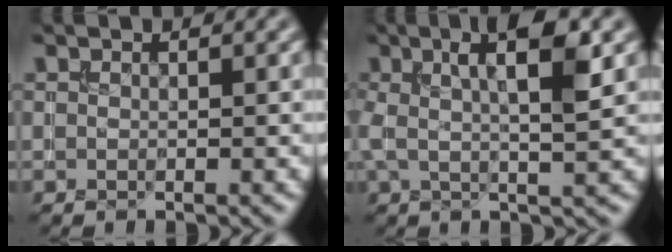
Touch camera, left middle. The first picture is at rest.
{"total": 6.2, "force": [1.9, 1.3, 5.8], "torque": [-0.092, 0.008, 0.029]}